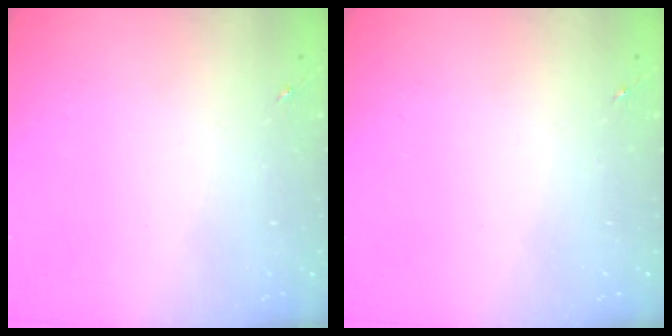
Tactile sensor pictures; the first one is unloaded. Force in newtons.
{"total": 0.0}